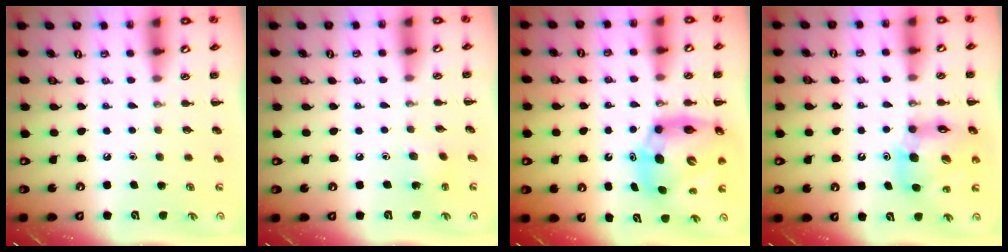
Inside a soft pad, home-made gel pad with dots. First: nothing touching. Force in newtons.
{"total": 3.1, "press": 2.9, "slide": 0.9}
{"total": 14.2, "press": 13.6, "slide": 4.2}
{"total": 13.3, "press": 12.8, "slide": 3.6}